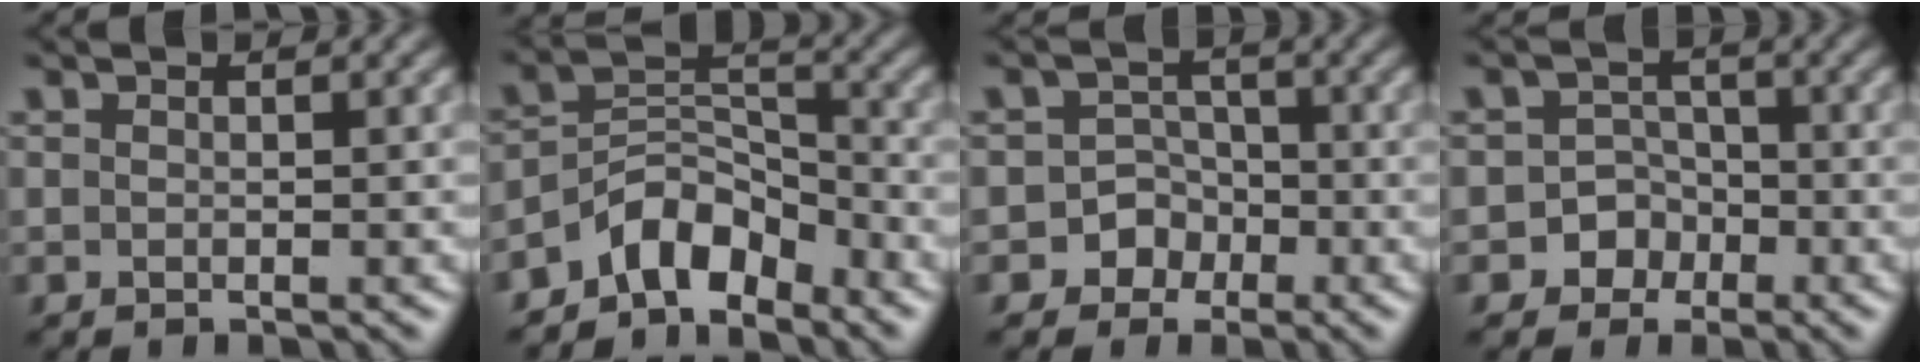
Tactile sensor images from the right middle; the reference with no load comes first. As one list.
[{"total": 5.4, "force": [-4.1, 2.6, 2.3], "torque": [-0.028, 0.010, -0.085]}, {"total": 4.1, "force": [-2.1, 3.5, 0.3], "torque": [0.036, 0.006, -0.050]}, {"total": 3.9, "force": [-2.0, 3.4, 0.3], "torque": [0.035, 0.005, -0.048]}]